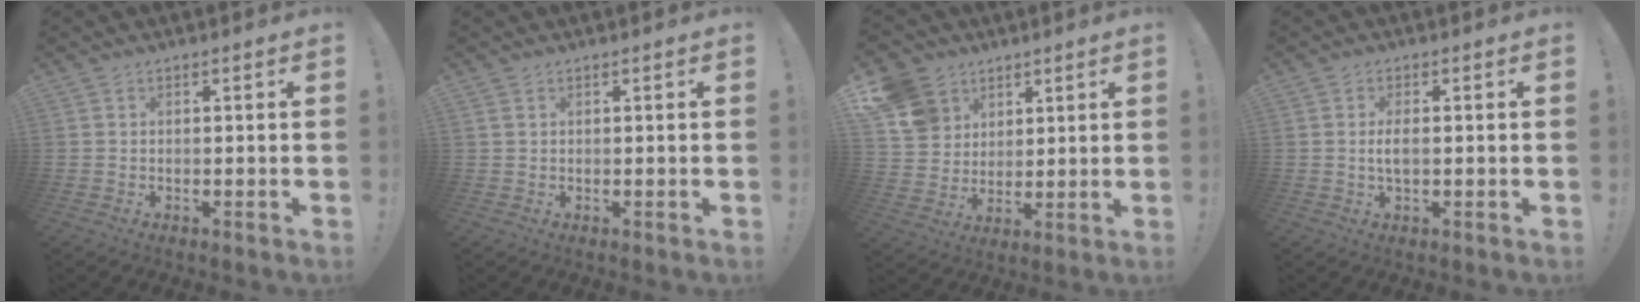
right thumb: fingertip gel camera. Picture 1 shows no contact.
{"total": 0.9, "force": [0.5, 0.7, 0.4], "torque": [-0.016, 0.005, 0.011]}
{"total": 12.4, "force": [6.4, 10.0, 3.8], "torque": [-0.063, -0.032, 0.135]}
{"total": 3.3, "force": [-0.2, 1.2, 3.0], "torque": [-0.054, -0.003, -0.007]}